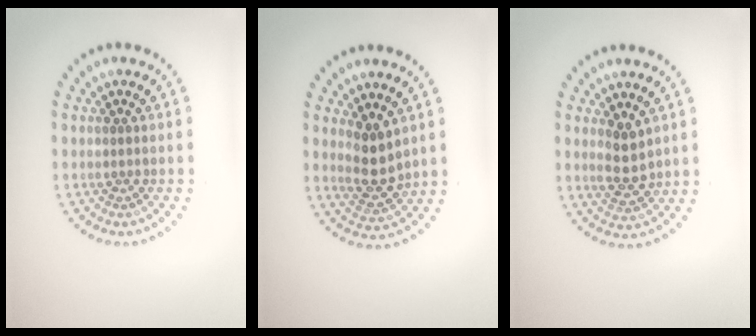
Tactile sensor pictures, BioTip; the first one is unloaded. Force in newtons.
{"total": 3.2, "press": 2.9, "slide": 1.4}
{"total": 2.7, "press": 2.5, "slide": 0.8}